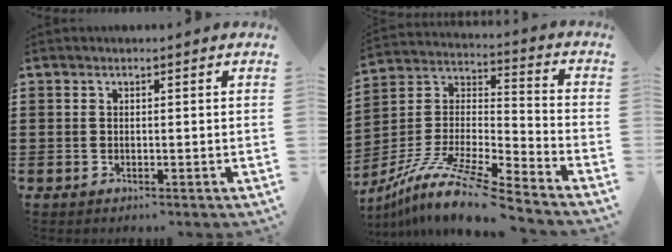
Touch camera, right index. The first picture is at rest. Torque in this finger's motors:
{"motor_torque": [1.09, 1.05, 0.03, 0.01]}